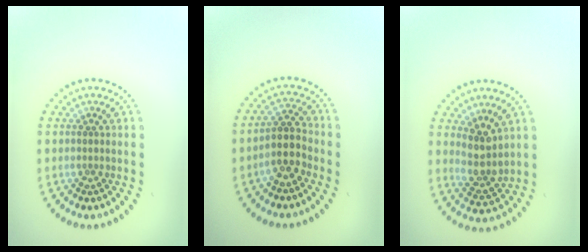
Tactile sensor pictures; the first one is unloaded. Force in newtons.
{"total": 3.0, "press": 2.5, "slide": 1.5}
{"total": 3.1, "press": 2.4, "slide": 1.9}